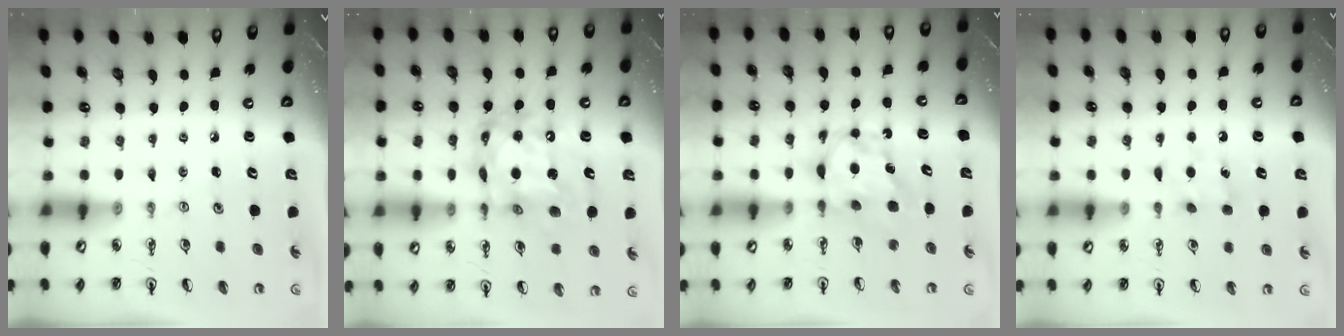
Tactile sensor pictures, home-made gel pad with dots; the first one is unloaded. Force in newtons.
{"total": 14.6, "press": 14.5, "slide": 1.3}
{"total": 6.6, "press": 6.6, "slide": 0.6}
{"total": 6.3, "press": 6.2, "slide": 0.8}